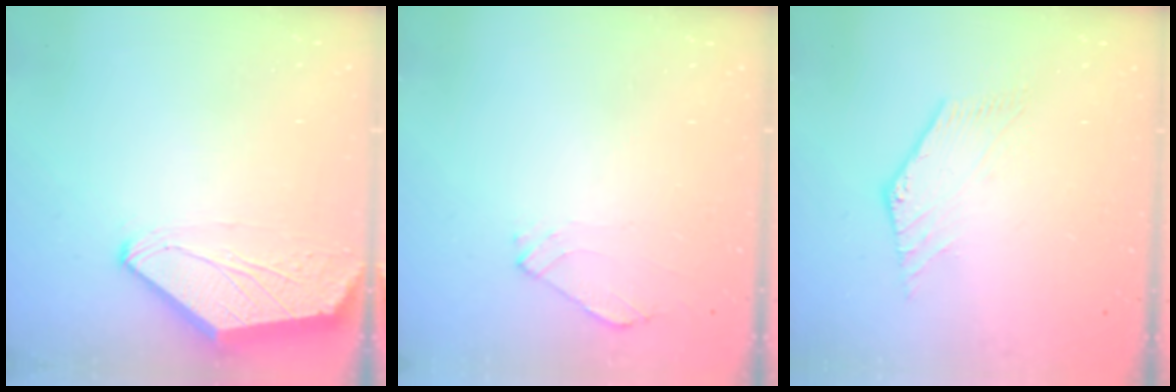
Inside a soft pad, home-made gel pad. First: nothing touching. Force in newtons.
{"total": 2.5, "press": 2.4, "slide": 0.7}
{"total": 1.5, "press": 1.5, "slide": 0.3}